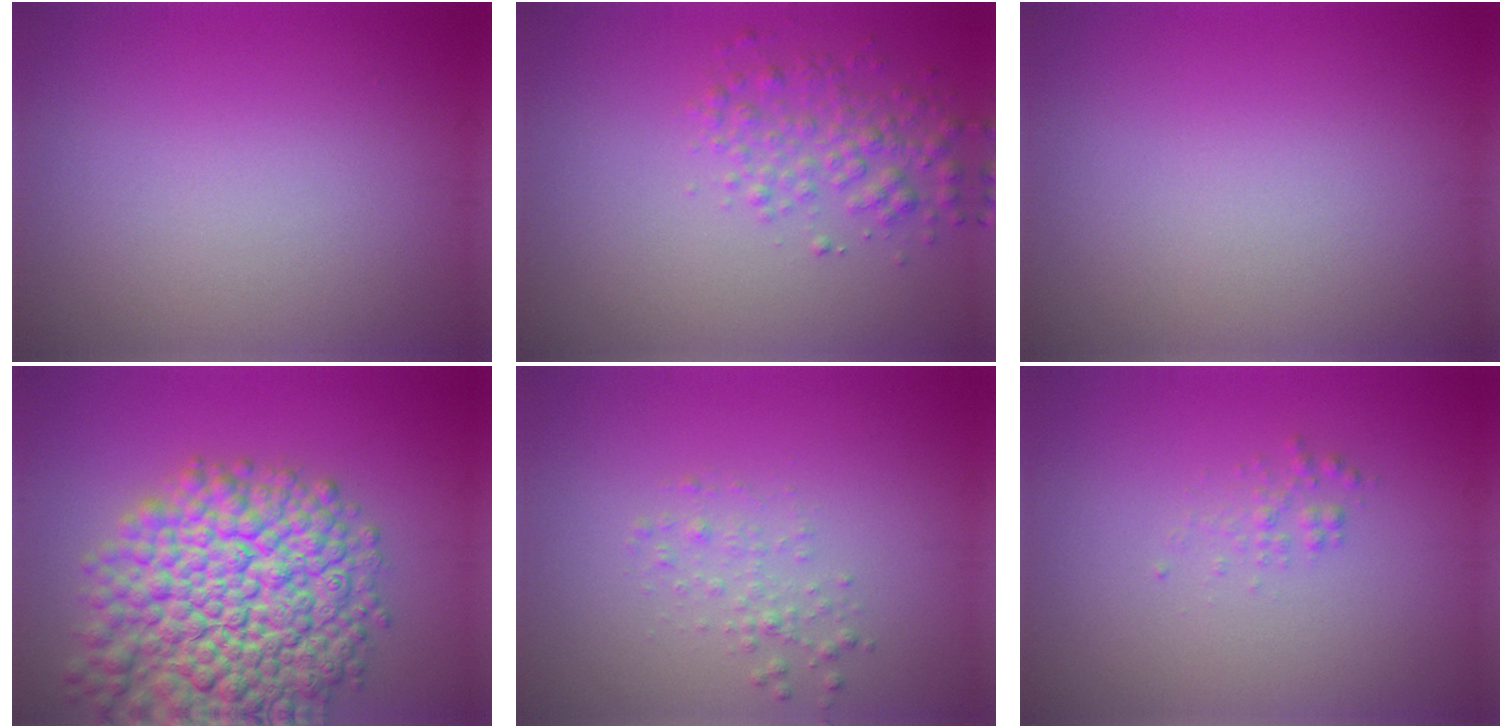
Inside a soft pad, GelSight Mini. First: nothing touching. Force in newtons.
{"total": 3.0, "press": 3.0, "slide": 0.1}
{"total": 0.0}
{"total": 13.3, "press": 13.3, "slide": 0.6}
{"total": 1.4, "press": 1.4, "slide": 0.0}
{"total": 1.0, "press": 1.0, "slide": 0.0}